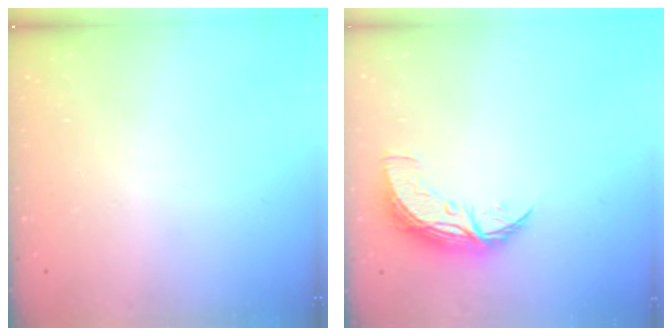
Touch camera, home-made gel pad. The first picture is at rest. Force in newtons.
{"total": 8.8, "press": 8.8, "slide": 0.4}